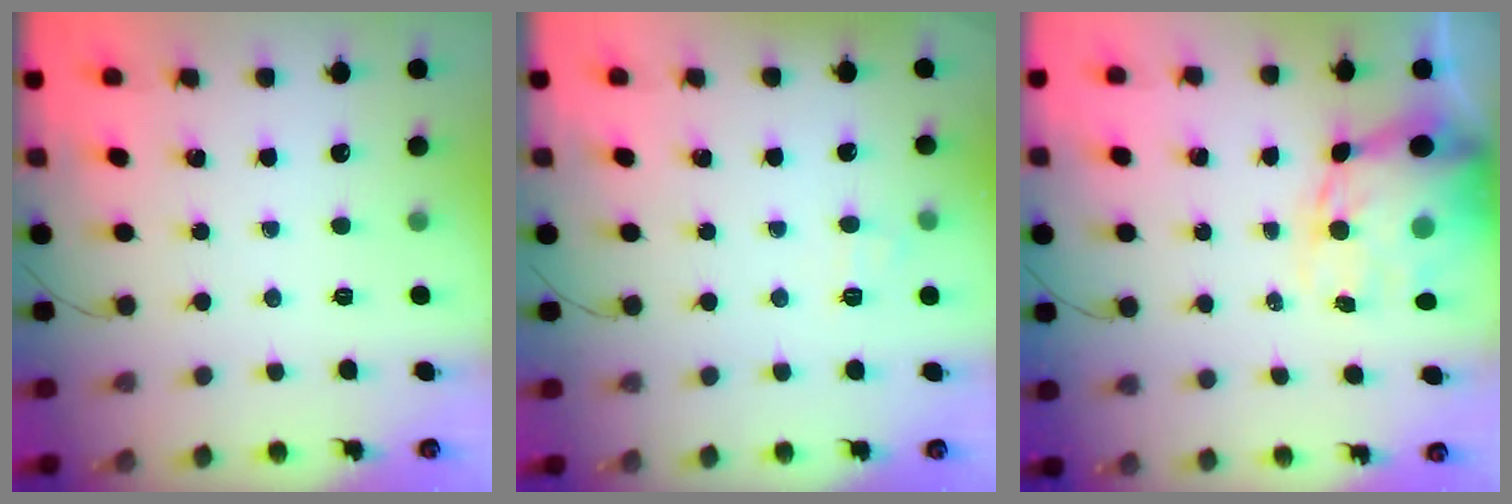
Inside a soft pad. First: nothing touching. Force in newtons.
{"total": 6.3, "press": 6.1, "slide": 1.6}
{"total": 13.6, "press": 13.0, "slide": 3.9}